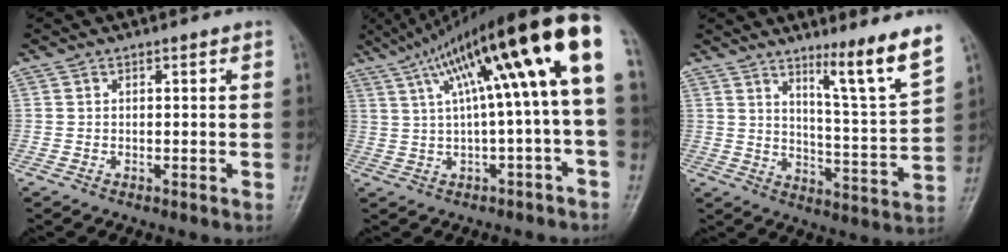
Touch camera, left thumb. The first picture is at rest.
{"total": 20.9, "force": [5.3, 3.7, 19.9], "torque": [-0.324, 0.058, 0.084]}
{"total": 11.2, "force": [7.7, -0.4, 8.2], "torque": [-0.119, -0.066, 0.122]}